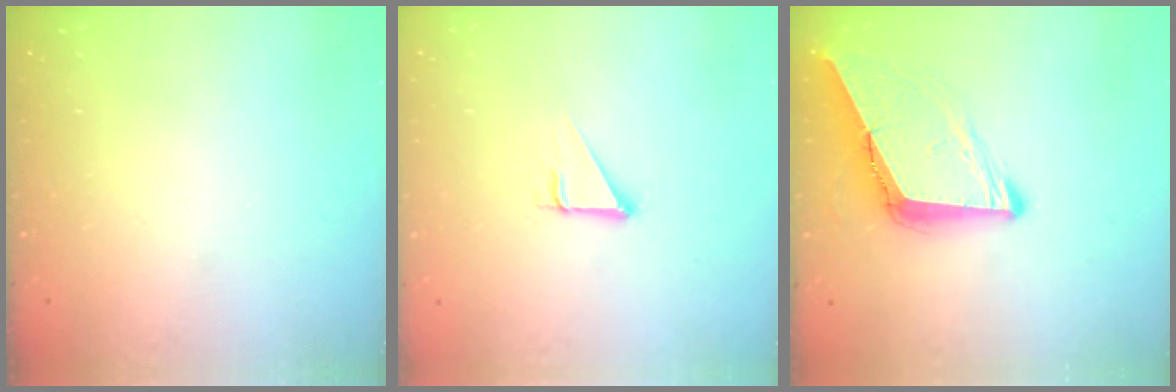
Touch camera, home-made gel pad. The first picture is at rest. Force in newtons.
{"total": 2.9, "press": 2.8, "slide": 0.2}
{"total": 9.5, "press": 9.4, "slide": 1.6}